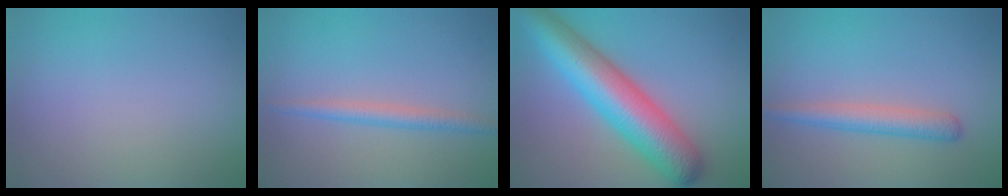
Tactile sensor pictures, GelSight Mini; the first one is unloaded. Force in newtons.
{"total": 2.1, "press": 2.1, "slide": 0.1}
{"total": 10.1, "press": 10.1, "slide": 0.4}
{"total": 2.8, "press": 2.8, "slide": 0.1}